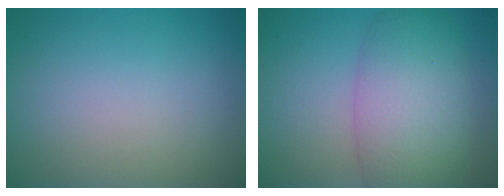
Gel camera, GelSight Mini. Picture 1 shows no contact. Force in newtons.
{"total": 7.5, "press": 7.5, "slide": 0.3}